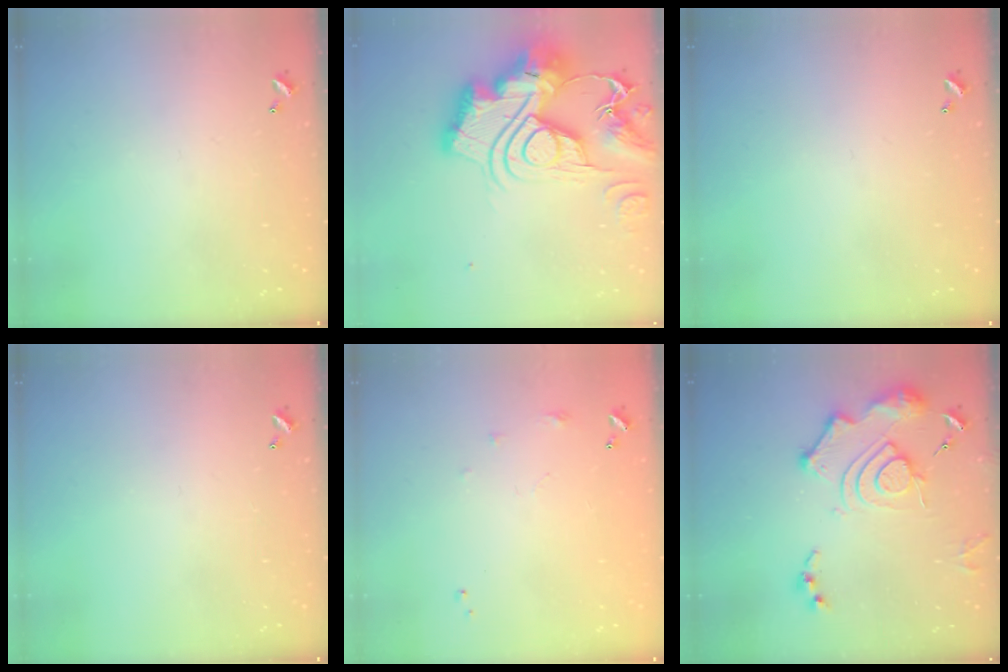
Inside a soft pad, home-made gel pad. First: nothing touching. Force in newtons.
{"total": 0.6, "press": 0.6, "slide": 0.0}
{"total": 0.0}
{"total": 0.0}
{"total": 5.9, "press": 5.9, "slide": 0.8}
{"total": 15.2, "press": 15.1, "slide": 1.7}